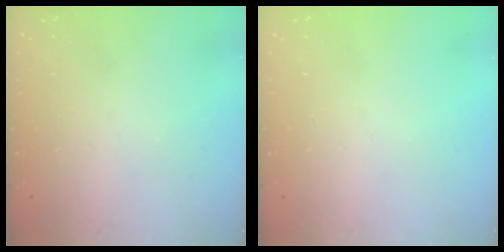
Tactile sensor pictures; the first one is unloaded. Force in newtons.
{"total": 0.0}